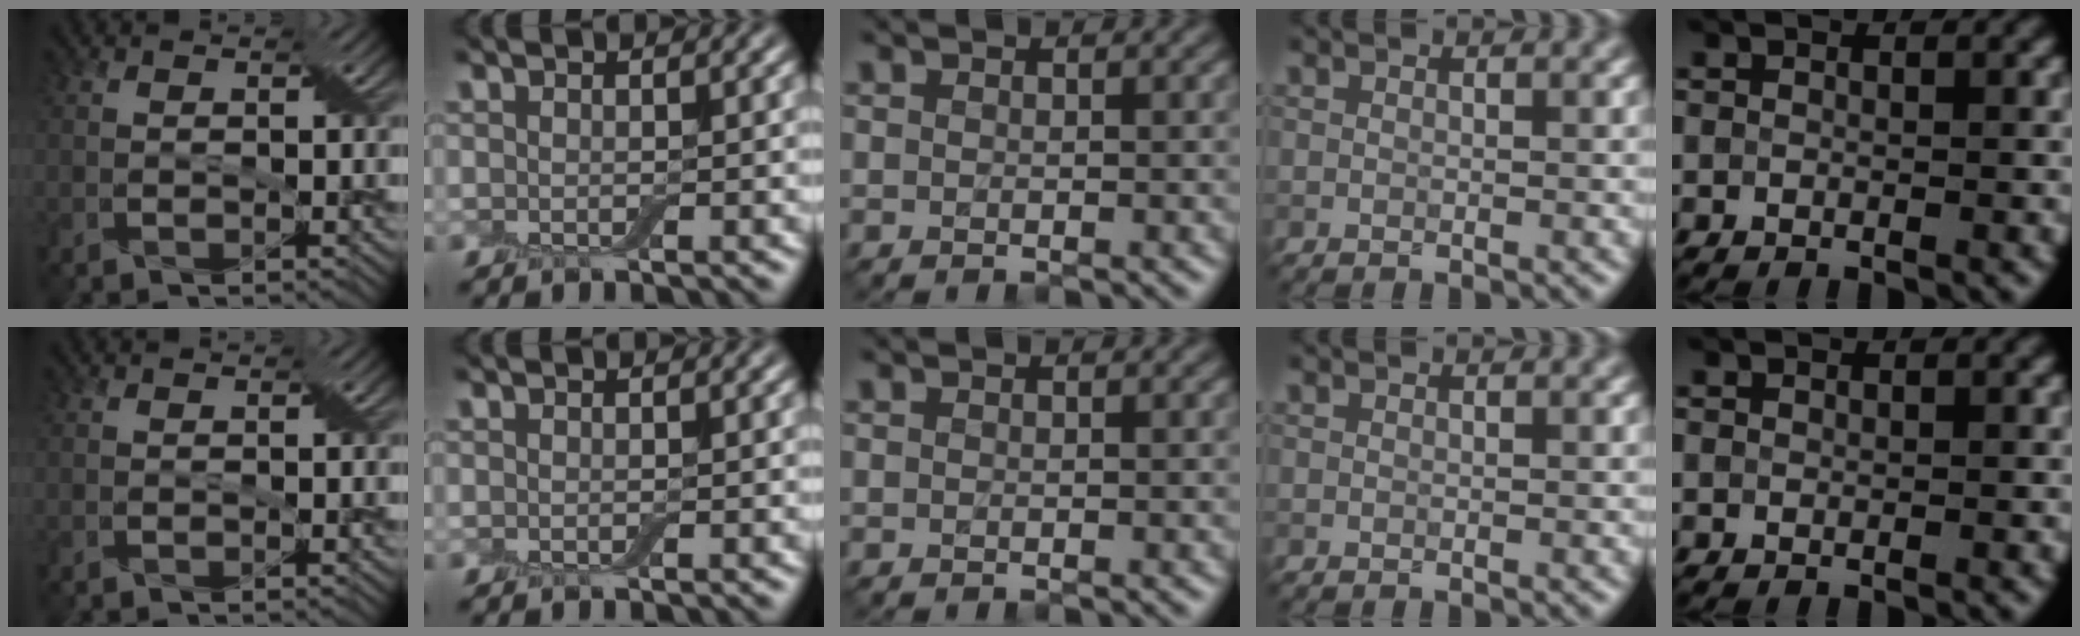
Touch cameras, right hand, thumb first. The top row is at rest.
{}